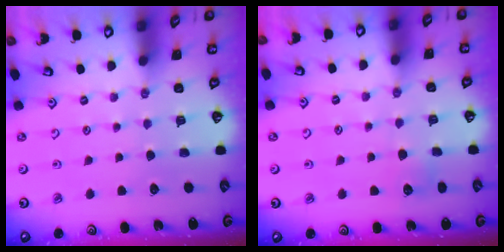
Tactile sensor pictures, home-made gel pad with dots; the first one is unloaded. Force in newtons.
{"total": 4.3, "press": 4.3, "slide": 0.6}